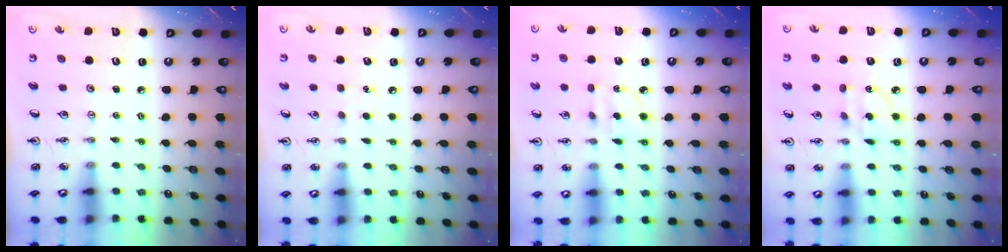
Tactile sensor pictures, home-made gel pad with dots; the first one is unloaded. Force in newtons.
{"total": 5.2, "press": 5.1, "slide": 0.6}
{"total": 3.1, "press": 3.0, "slide": 0.6}
{"total": 5.1, "press": 5.1, "slide": 0.4}